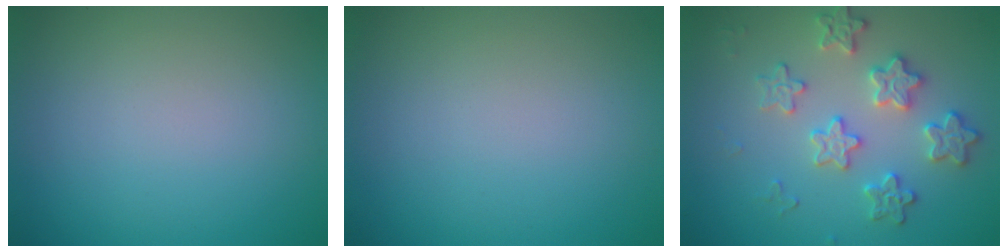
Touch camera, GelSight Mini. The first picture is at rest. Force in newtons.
{"total": 0.0}
{"total": 3.6, "press": 3.5, "slide": 0.5}